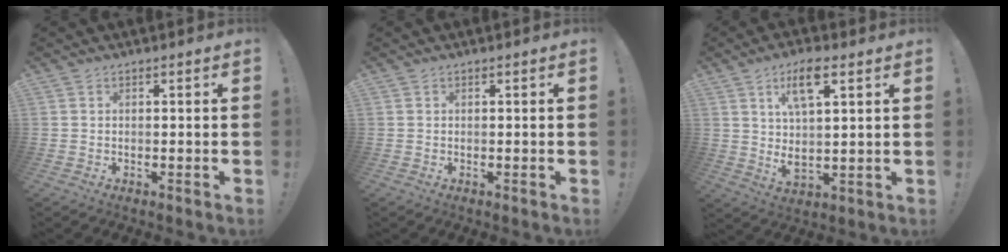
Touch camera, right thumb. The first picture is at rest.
{"total": 0.0}
{"total": 10.9, "force": [5.0, 3.6, 9.0], "torque": [-0.151, -0.013, 0.086]}